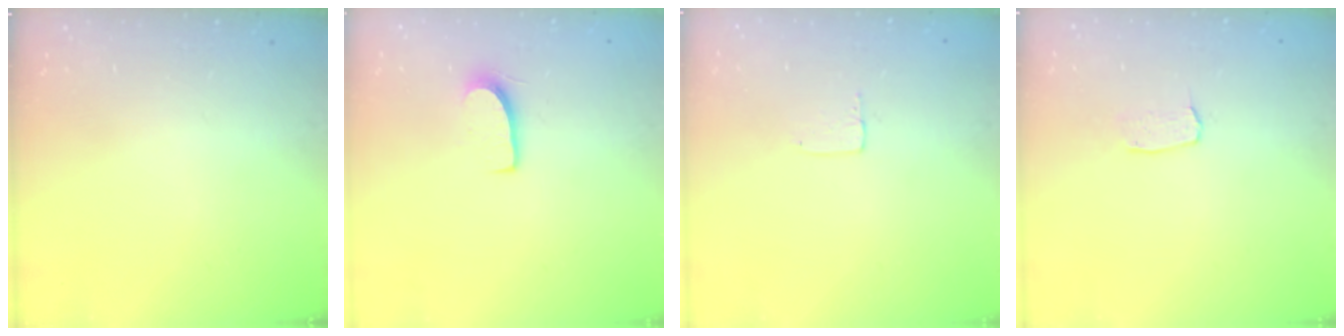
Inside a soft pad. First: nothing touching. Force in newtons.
{"total": 6.7, "press": 6.7, "slide": 0.5}
{"total": 3.5, "press": 3.5, "slide": 0.2}
{"total": 2.9, "press": 2.9, "slide": 0.2}